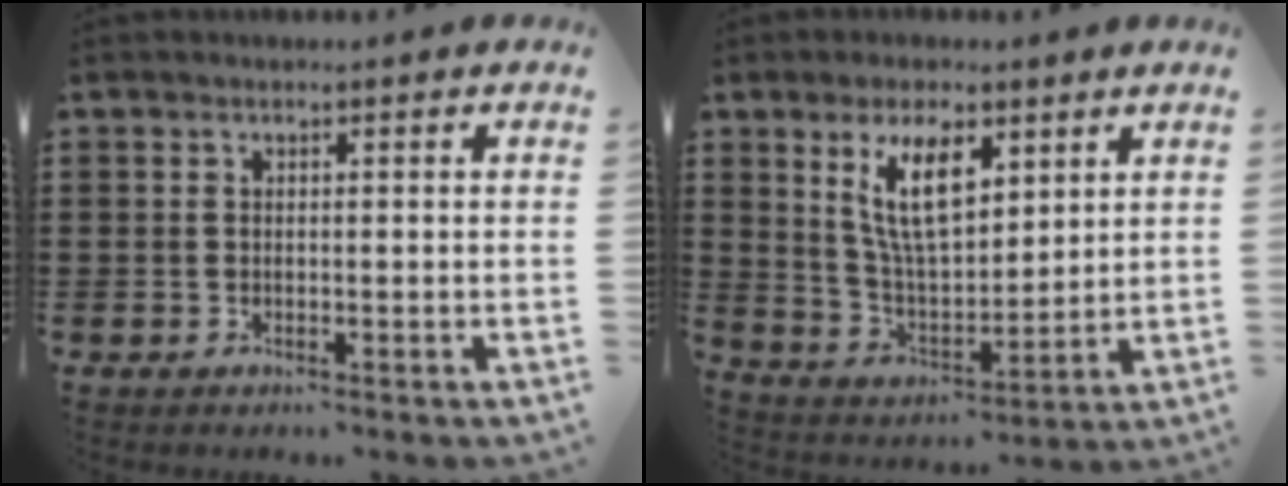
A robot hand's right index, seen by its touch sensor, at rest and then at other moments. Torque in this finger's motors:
{"motor_torque": [1.75, 0.39, 1.05, 0.21]}